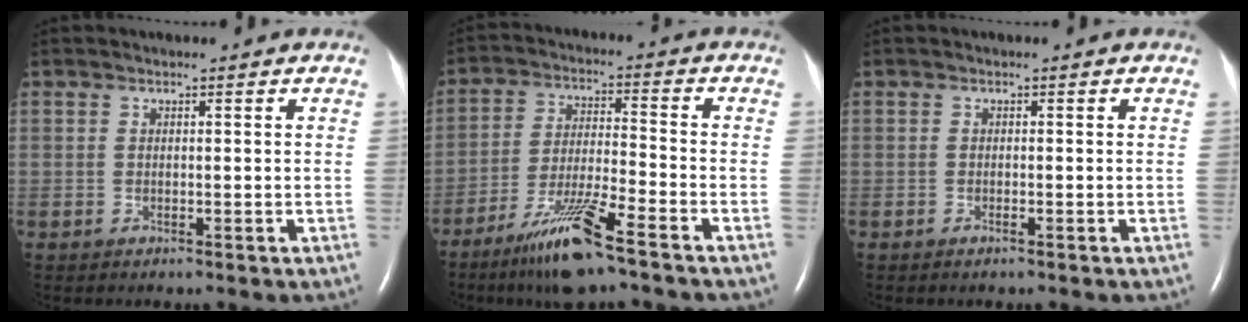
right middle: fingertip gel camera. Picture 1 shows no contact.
{"total": 10.8, "force": [-7.4, 0.0, 7.8], "torque": [-0.156, -0.031, -0.138]}
{"total": 0.5, "force": [-0.4, 0.0, 0.4], "torque": [-0.010, -0.001, -0.006]}